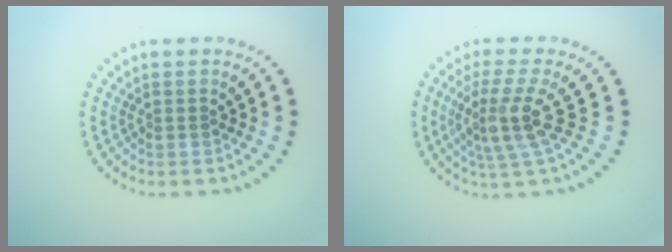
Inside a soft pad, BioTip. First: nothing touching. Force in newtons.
{"total": 4.1, "press": 2.9, "slide": 2.9}